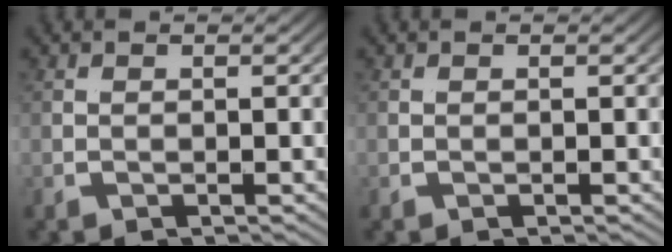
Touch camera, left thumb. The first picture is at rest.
{"total": 0.0}